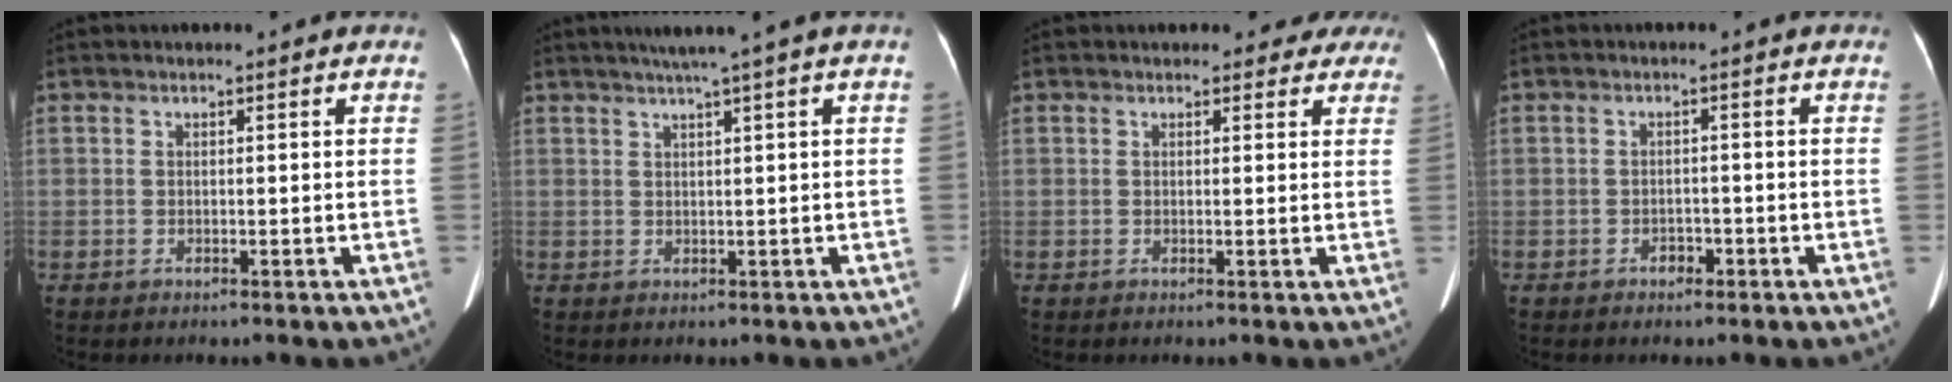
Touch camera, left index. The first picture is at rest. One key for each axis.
{"total": 2.6, "fx": 1.0, "fy": -0.6, "fz": 2.3, "tx": -0.041, "ty": 0.010, "tz": 0.022}
{"total": 4.6, "fx": 4.0, "fy": 2.3, "fz": 0.2, "tx": 0.024, "ty": -0.006, "tz": 0.023}
{"total": 1.5, "fx": -0.9, "fy": 1.0, "fz": 0.6, "tx": -0.008, "ty": 0.004, "tz": -0.013}